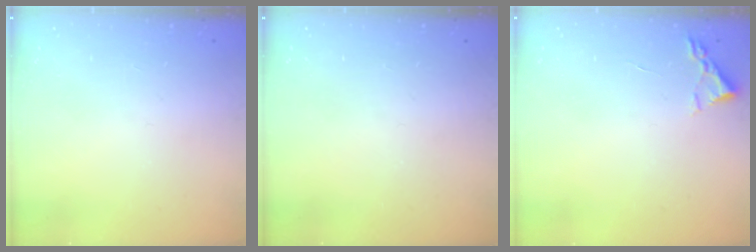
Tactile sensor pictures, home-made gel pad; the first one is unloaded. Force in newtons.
{"total": 0.0}
{"total": 2.4, "press": 2.3, "slide": 0.3}